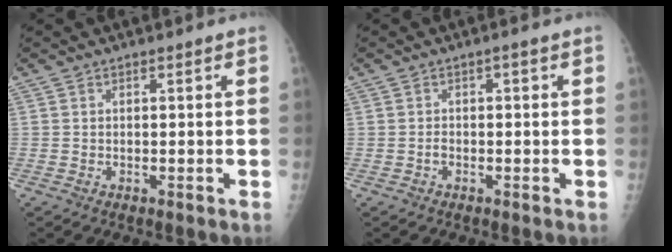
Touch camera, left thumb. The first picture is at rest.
{"total": 1.0, "force": [-0.5, 0.7, 0.6], "torque": [-0.003, 0.004, -0.011]}